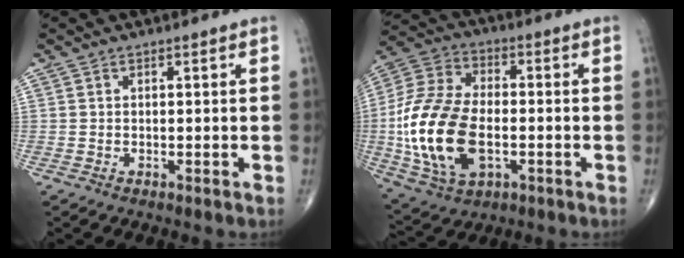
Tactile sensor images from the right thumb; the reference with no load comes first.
{"total": 20.7, "force": [-3.2, 12.1, 16.5], "torque": [-0.341, 0.006, -0.055]}